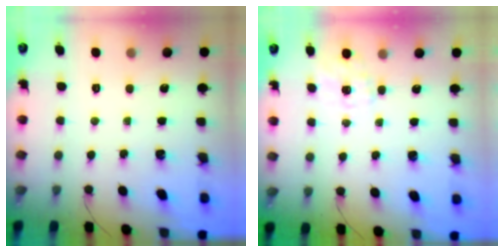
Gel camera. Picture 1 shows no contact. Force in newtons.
{"total": 4.5, "press": 4.4, "slide": 1.1}